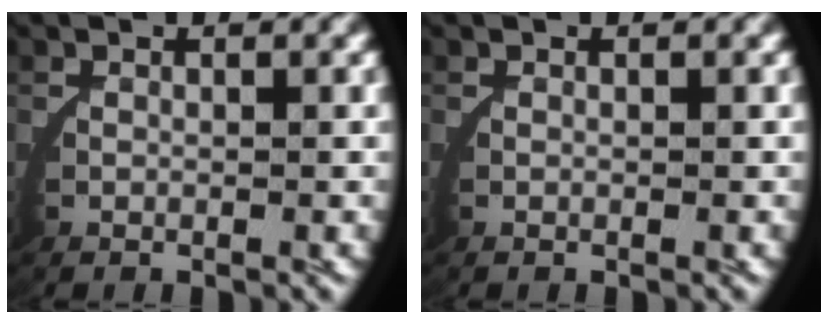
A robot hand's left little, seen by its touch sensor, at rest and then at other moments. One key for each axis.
{"total": 0.0}